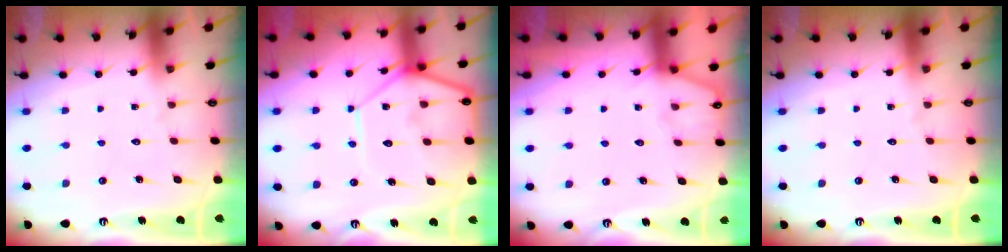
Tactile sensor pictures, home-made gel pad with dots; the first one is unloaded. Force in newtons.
{"total": 12.2, "press": 12.1, "slide": 1.2}
{"total": 4.7, "press": 4.7, "slide": 0.6}
{"total": 0.0}